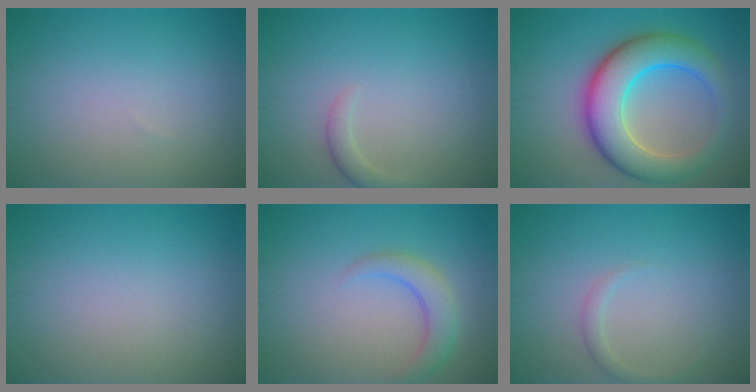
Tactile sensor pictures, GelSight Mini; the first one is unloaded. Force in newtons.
{"total": 1.4, "press": 1.4, "slide": 0.1}
{"total": 9.1, "press": 9.1, "slide": 0.4}
{"total": 0.0}
{"total": 3.0, "press": 3.0, "slide": 0.3}
{"total": 1.2, "press": 1.2, "slide": 0.1}